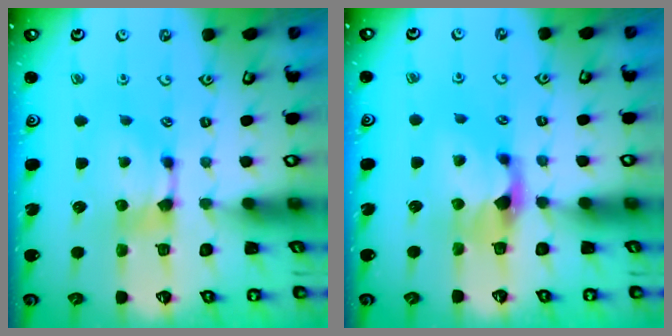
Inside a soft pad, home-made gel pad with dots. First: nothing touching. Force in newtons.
{"total": 1.8, "press": 1.2, "slide": 1.4}